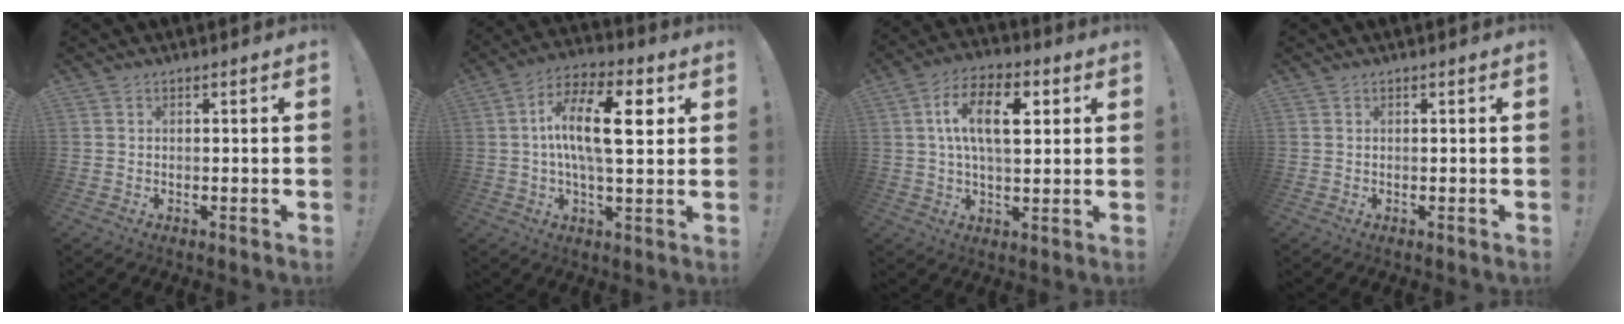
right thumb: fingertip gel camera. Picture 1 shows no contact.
{"total": 16.5, "force": [2.5, 6.4, 15.0], "torque": [-0.250, 0.004, 0.030]}
{"total": 14.4, "force": [3.5, 7.4, 11.9], "torque": [-0.197, 0.010, 0.057]}
{"total": 0.0}